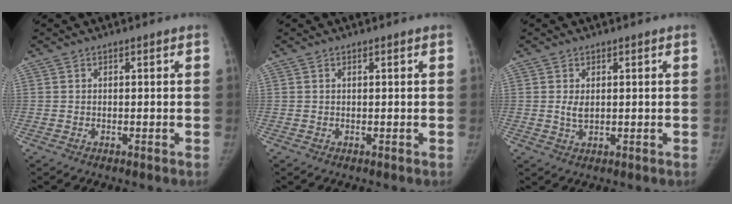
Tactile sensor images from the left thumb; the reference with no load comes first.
{"total": 0.0}
{"total": 2.3, "force": [0.4, 1.4, 1.8], "torque": [-0.029, -0.005, 0.011]}